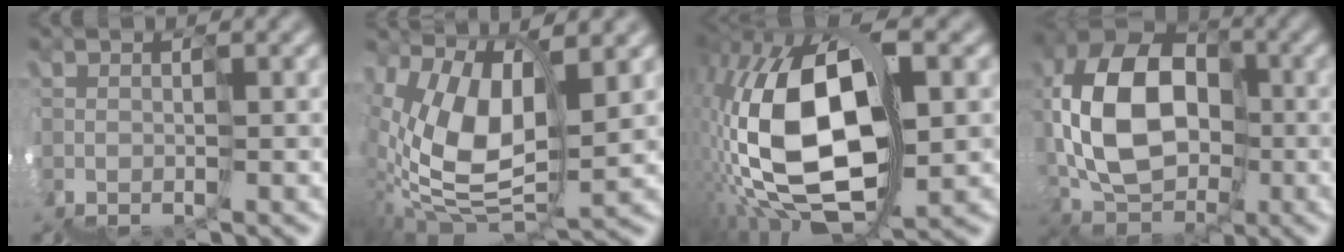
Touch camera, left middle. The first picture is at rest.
{"total": 7.6, "force": [3.5, 3.3, 5.9], "torque": [-0.131, 0.026, 0.054]}
{"total": 13.5, "force": [2.9, 7.5, 10.9], "torque": [-0.231, 0.034, 0.046]}
{"total": 8.1, "force": [1.9, 6.0, 5.1], "torque": [-0.099, 0.059, 0.009]}